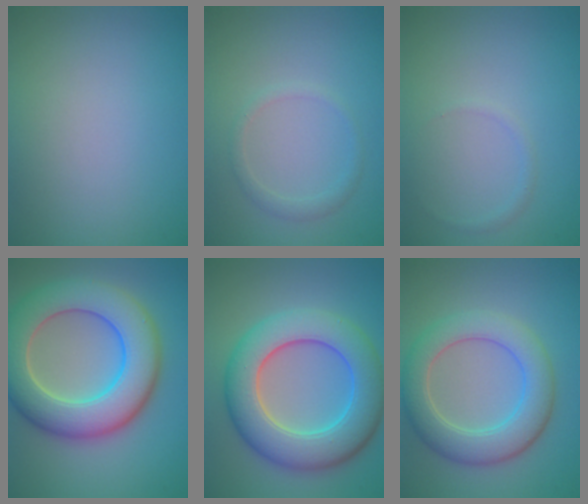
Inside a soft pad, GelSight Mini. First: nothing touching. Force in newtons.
{"total": 1.3, "press": 1.3, "slide": 0.0}
{"total": 0.6, "press": 0.6, "slide": 0.0}
{"total": 10.3, "press": 10.3, "slide": 0.9}
{"total": 9.3, "press": 9.3, "slide": 0.3}
{"total": 6.2, "press": 6.2, "slide": 0.7}